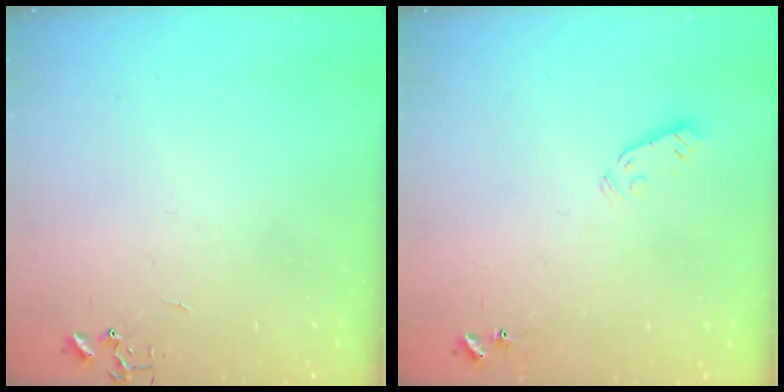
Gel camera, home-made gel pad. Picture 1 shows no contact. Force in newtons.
{"total": 3.1, "press": 3.0, "slide": 0.9}